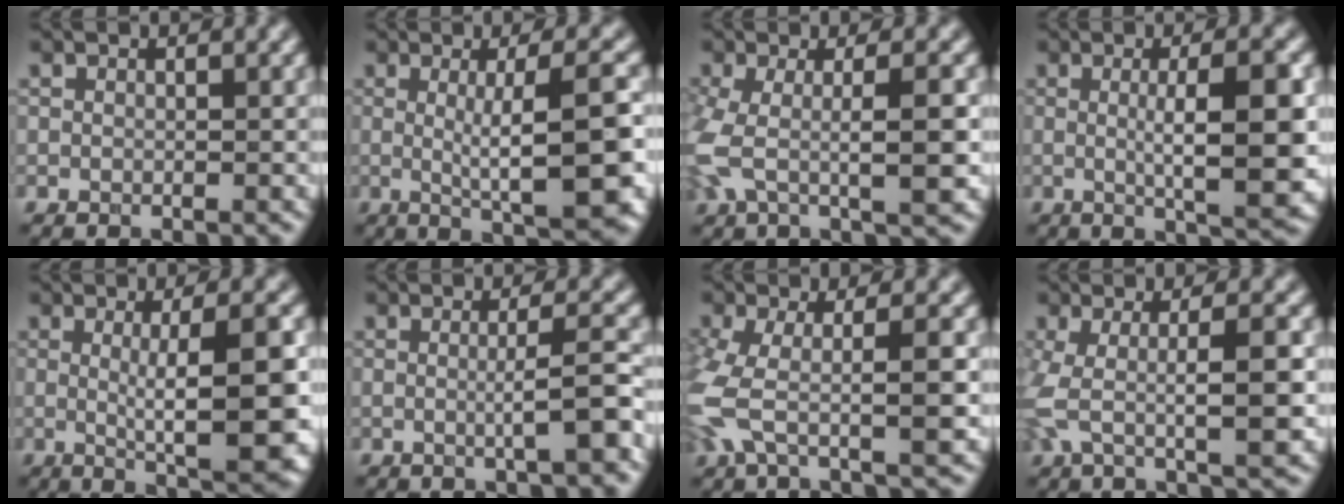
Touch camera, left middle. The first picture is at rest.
{"total": 8.0, "force": [-0.2, 1.7, 7.8], "torque": [-0.097, 0.000, -0.001]}
{"total": 5.9, "force": [-0.7, 1.8, 5.6], "torque": [-0.118, -0.004, -0.016]}
{"total": 7.3, "force": [0.0, 1.6, 7.1], "torque": [-0.093, 0.000, 0.000]}
{"total": 7.9, "force": [-0.1, 1.7, 7.7], "torque": [-0.099, -0.003, 0.001]}
{"total": 3.5, "force": [-0.3, 0.6, 3.4], "torque": [-0.048, 0.001, -0.012]}
{"total": 6.3, "force": [-1.3, 2.0, 5.9], "torque": [-0.135, -0.006, -0.033]}
{"total": 5.8, "force": [-0.3, 1.4, 5.6], "torque": [-0.108, -0.001, -0.009]}